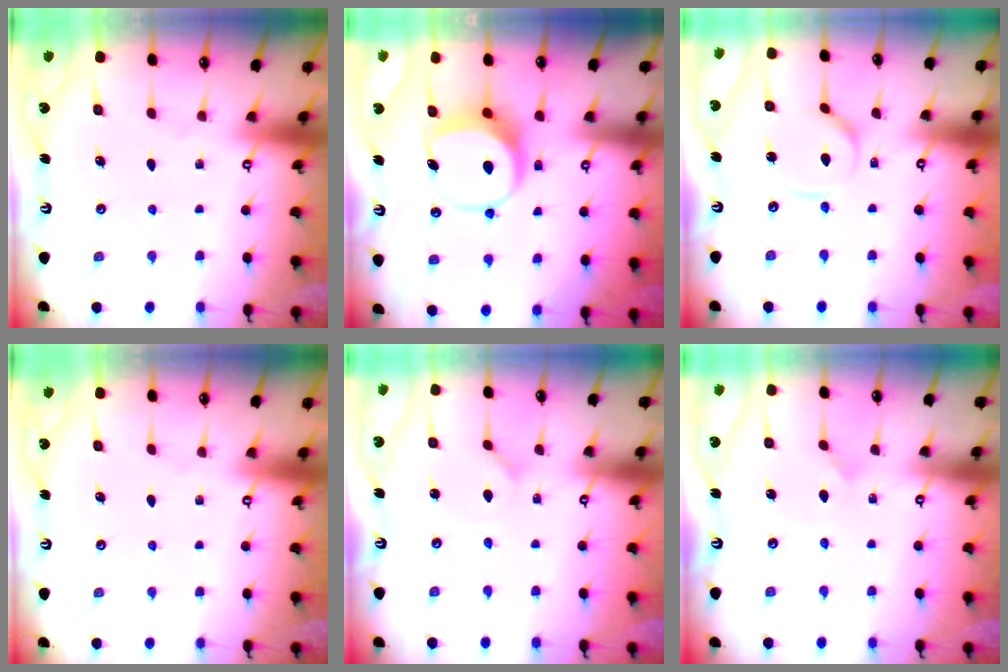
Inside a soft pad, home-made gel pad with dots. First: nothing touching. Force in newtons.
{"total": 9.0, "press": 9.0, "slide": 1.2}
{"total": 6.3, "press": 6.2, "slide": 0.5}
{"total": 0.0}
{"total": 1.9, "press": 1.9, "slide": 0.1}
{"total": 2.8, "press": 2.8, "slide": 0.2}